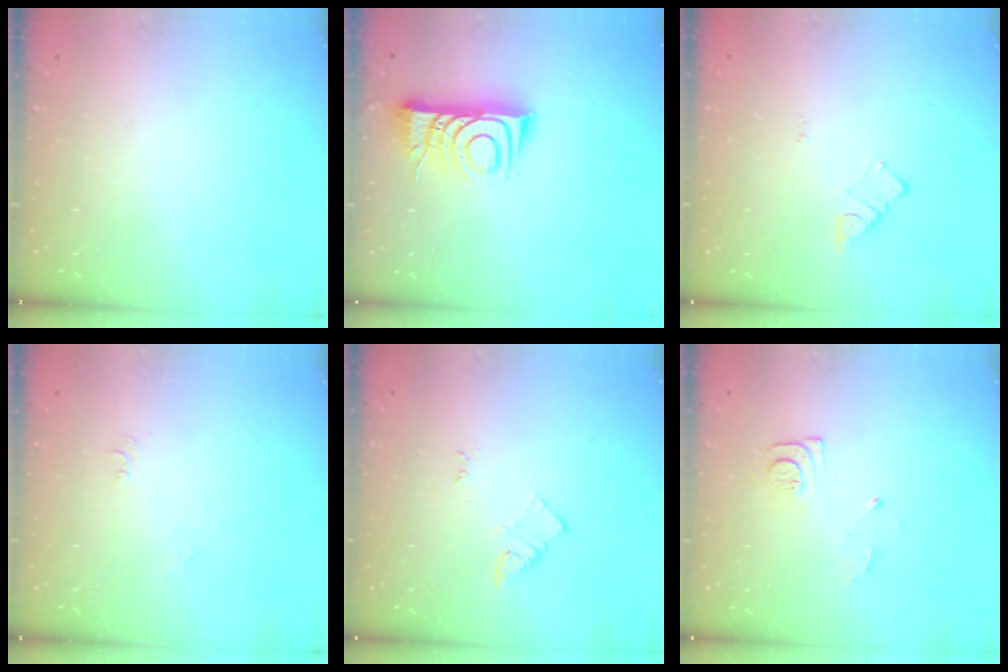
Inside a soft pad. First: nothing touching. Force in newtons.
{"total": 9.8, "press": 9.8, "slide": 1.2}
{"total": 3.5, "press": 3.5, "slide": 0.4}
{"total": 4.0, "press": 4.0, "slide": 0.6}
{"total": 3.1, "press": 3.1, "slide": 0.4}
{"total": 8.4, "press": 8.3, "slide": 0.8}